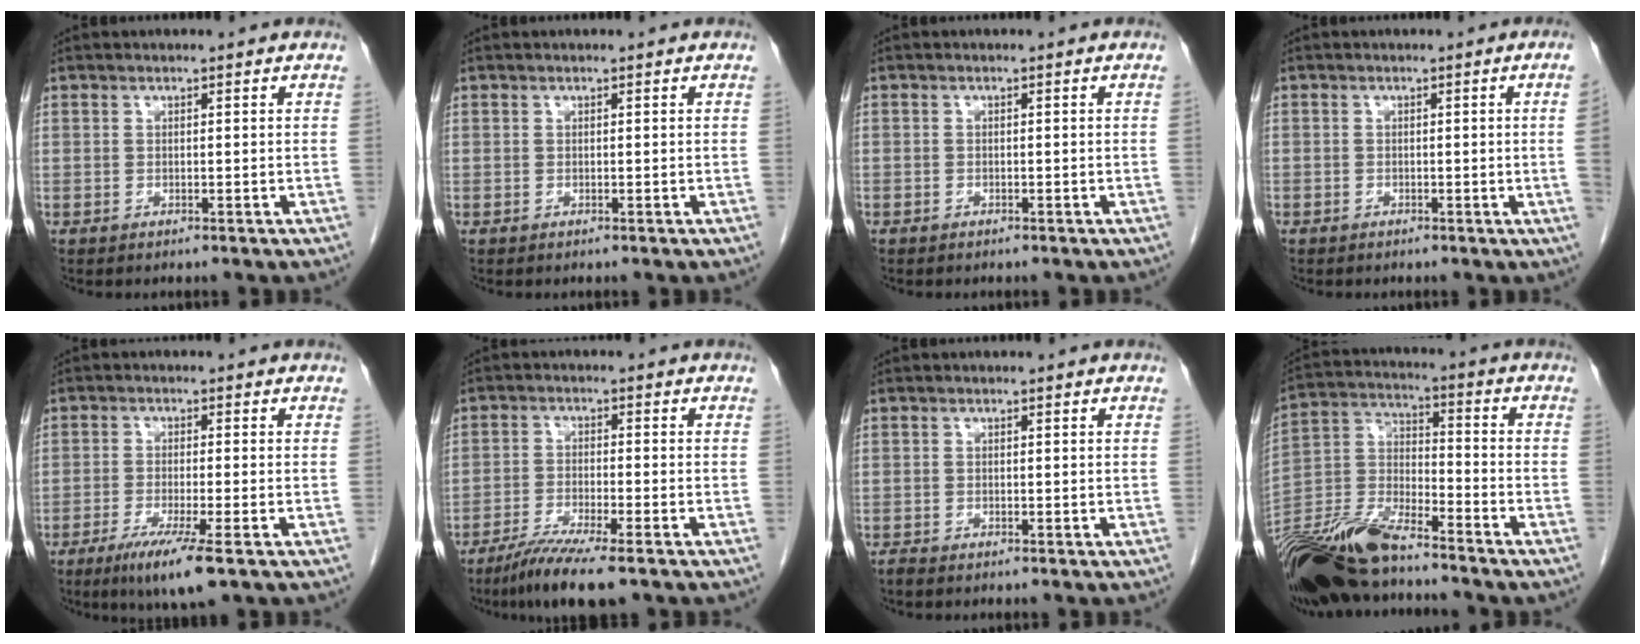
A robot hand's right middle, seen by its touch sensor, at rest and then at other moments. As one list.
[{"total": 0.0}, {"total": 0.0}, {"total": 2.1, "force": [-0.3, -0.7, 1.9], "torque": [-0.019, 0.000, -0.005]}, {"total": 7.4, "force": [-4.3, 0.1, 6.0], "torque": [-0.109, -0.023, -0.074]}, {"total": 8.0, "force": [-5.9, 0.1, 5.4], "torque": [-0.095, -0.022, -0.101]}, {"total": 0.7, "force": [-0.6, 0.0, 0.2], "torque": [-0.012, -0.002, -0.014]}, {"total": 17.7, "force": [-14.3, 4.3, 9.5], "torque": [-0.216, -0.017, -0.270]}]